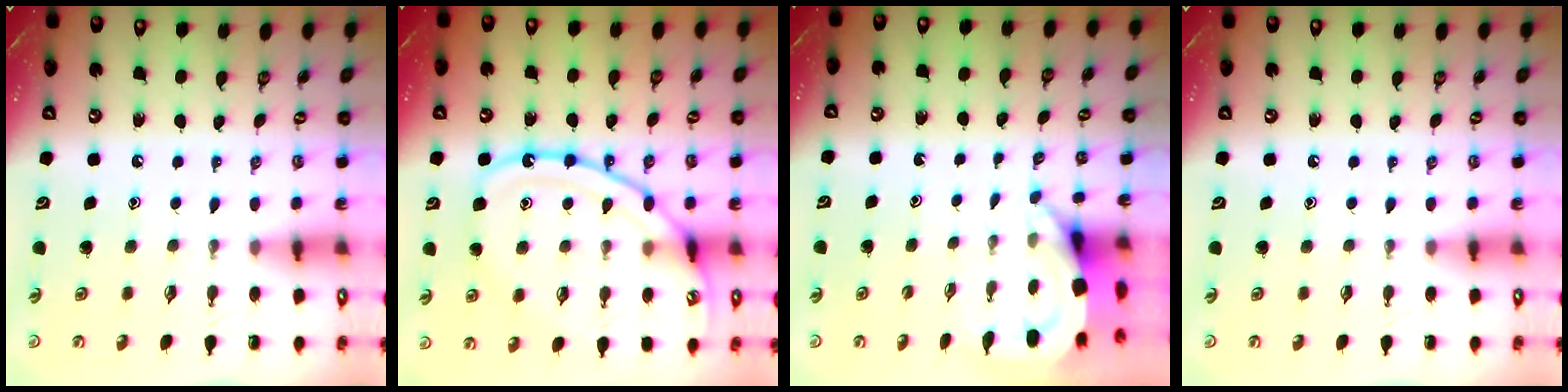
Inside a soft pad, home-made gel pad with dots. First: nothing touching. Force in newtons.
{"total": 16.5, "press": 16.4, "slide": 1.3}
{"total": 3.7, "press": 3.7, "slide": 0.3}
{"total": 0.0}